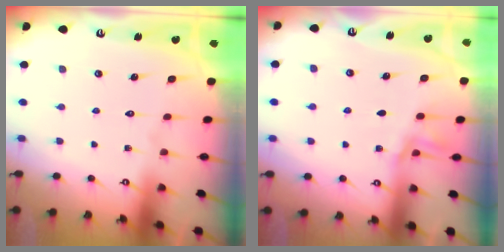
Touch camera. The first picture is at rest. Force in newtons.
{"total": 2.9, "press": 2.8, "slide": 0.4}